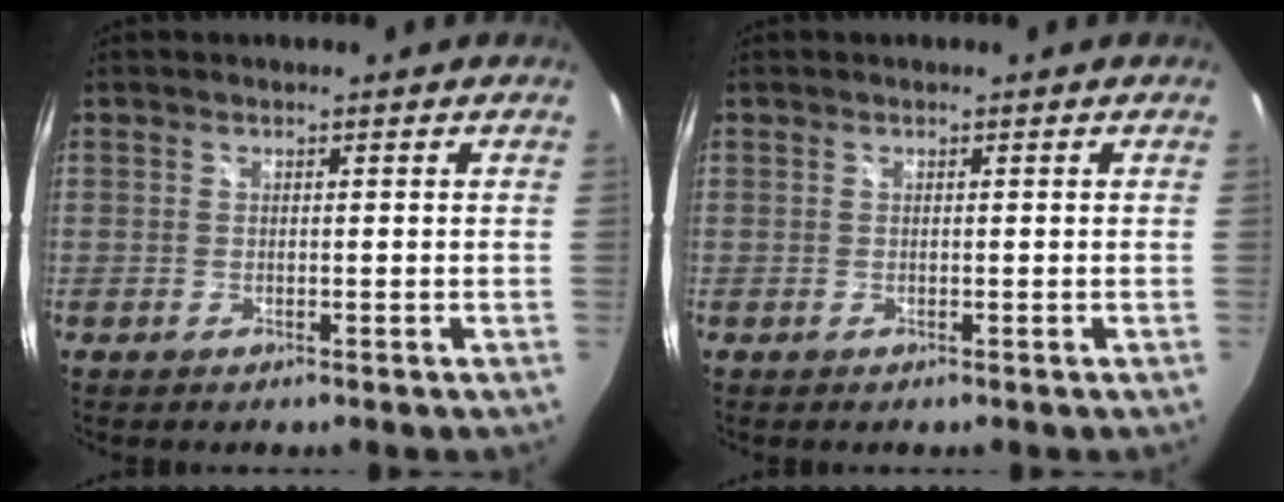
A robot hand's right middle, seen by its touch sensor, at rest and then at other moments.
{"total": 0.0}